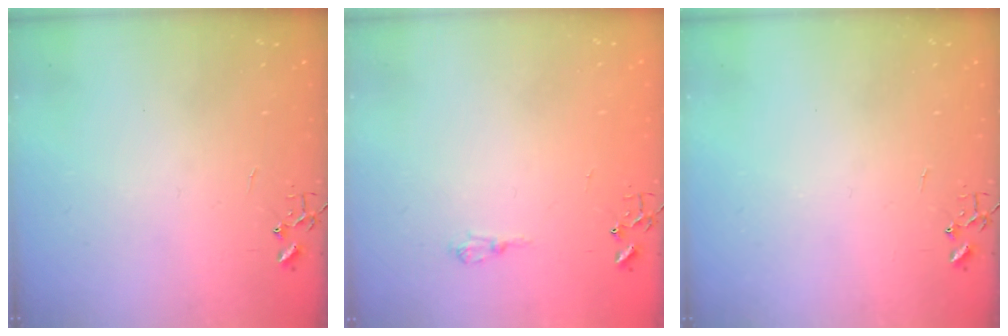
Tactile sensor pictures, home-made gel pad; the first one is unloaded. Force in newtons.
{"total": 6.7, "press": 6.6, "slide": 0.8}
{"total": 0.0}